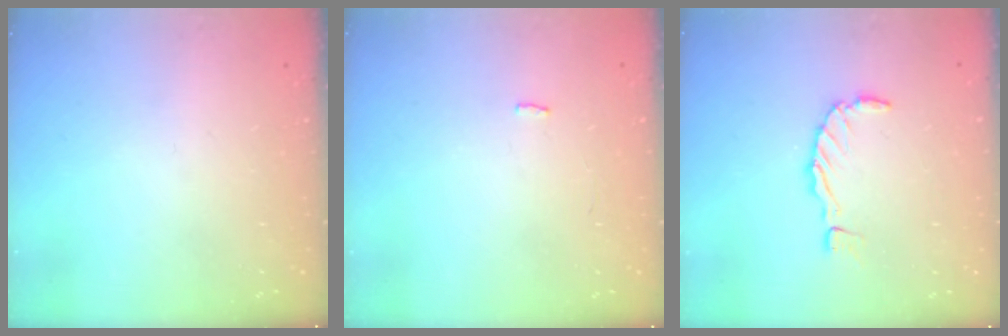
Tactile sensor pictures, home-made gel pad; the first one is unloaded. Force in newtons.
{"total": 2.0, "press": 2.0, "slide": 0.3}
{"total": 1.5, "press": 1.4, "slide": 0.3}